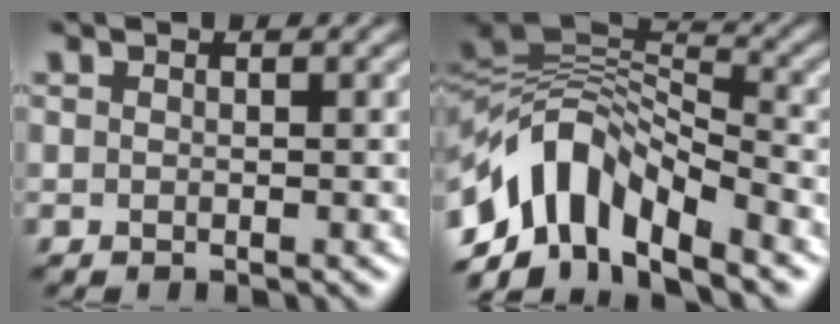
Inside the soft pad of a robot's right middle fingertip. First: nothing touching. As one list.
[{"total": 9.9, "force": [-5.3, 4.8, 6.9], "torque": [-0.110, 0.015, -0.108]}]